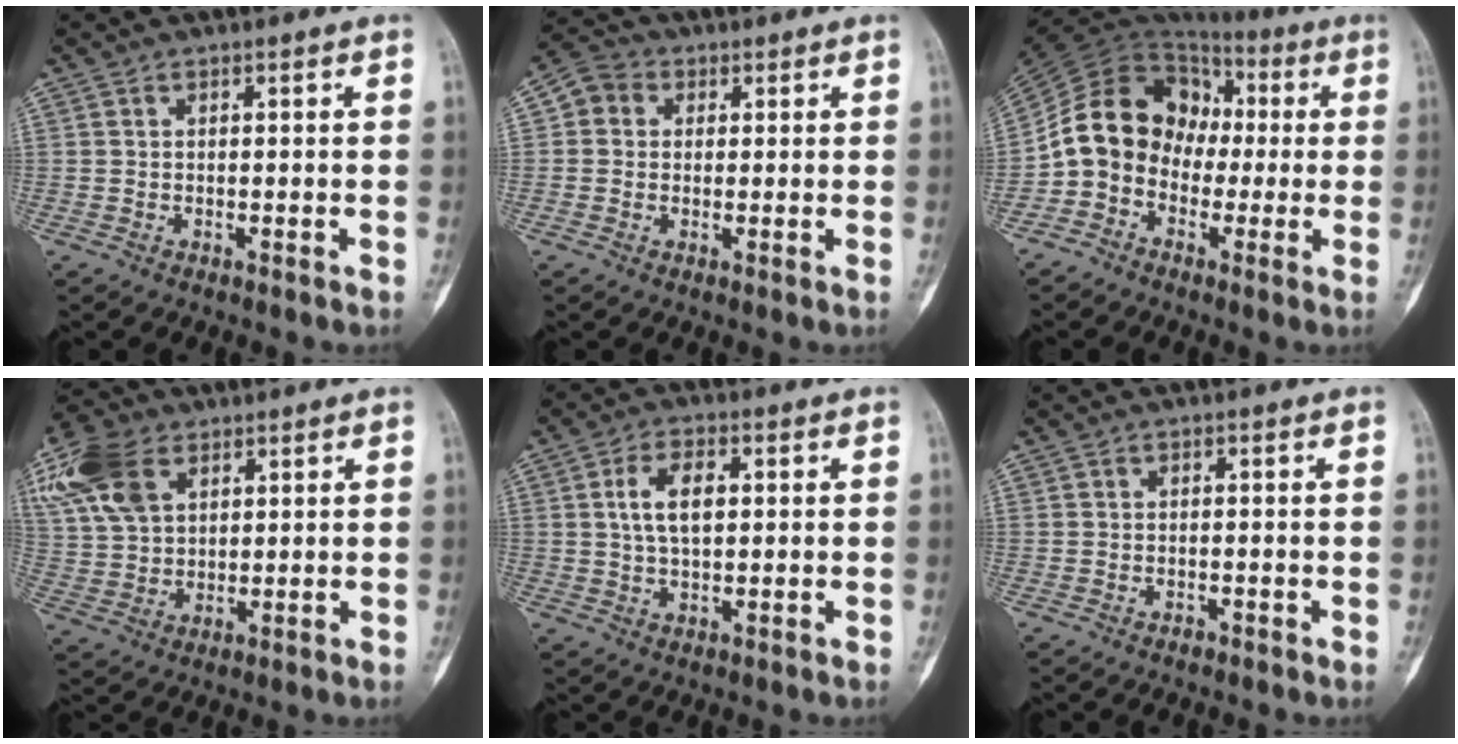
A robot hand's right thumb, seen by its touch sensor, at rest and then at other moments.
{"total": 4.7, "force": [0.8, 4.2, 1.9], "torque": [-0.015, 0.010, 0.006]}
{"total": 14.0, "force": [-1.6, 11.7, 7.5], "torque": [-0.109, 0.053, -0.038]}
{"total": 14.6, "force": [6.7, 9.3, 9.1], "torque": [-0.191, -0.003, 0.133]}
{"total": 6.8, "force": [1.3, 3.6, 5.6], "torque": [-0.098, 0.002, 0.024]}
{"total": 0.8, "force": [-0.5, 0.4, 0.4], "torque": [-0.007, 0.002, -0.008]}